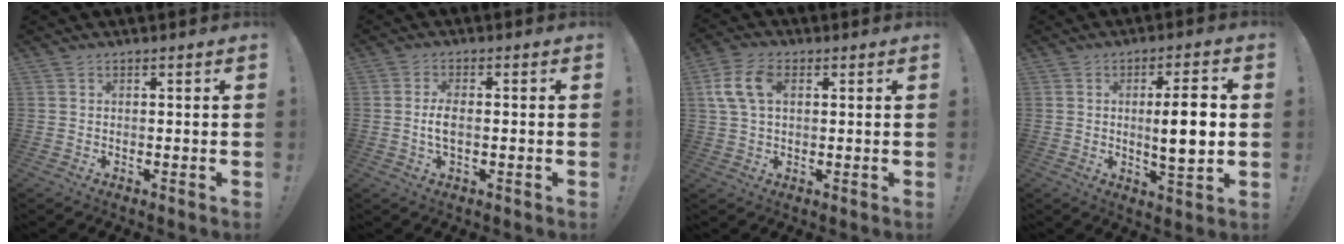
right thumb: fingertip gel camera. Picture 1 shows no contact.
{"total": 4.3, "force": [-0.3, 1.9, 3.9], "torque": [-0.074, -0.001, -0.010]}
{"total": 9.8, "force": [2.6, 6.1, 7.3], "torque": [-0.148, 0.007, 0.048]}
{"total": 10.2, "force": [0.7, 1.7, 10.0], "torque": [-0.151, -0.010, 0.002]}